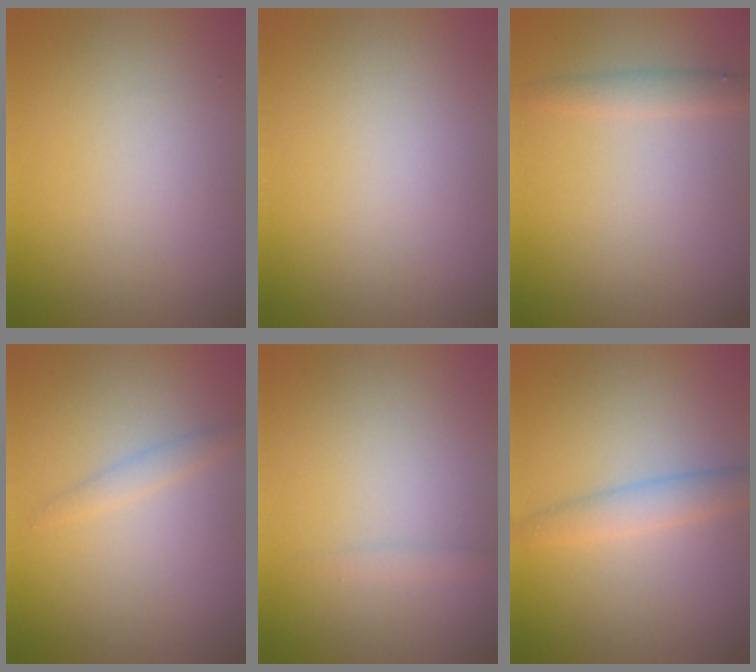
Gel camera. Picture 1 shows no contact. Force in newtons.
{"total": 0.0}
{"total": 1.5, "press": 1.5, "slide": 0.1}
{"total": 1.1, "press": 1.1, "slide": 0.1}
{"total": 0.8, "press": 0.8, "slide": 0.0}
{"total": 2.2, "press": 2.2, "slide": 0.0}